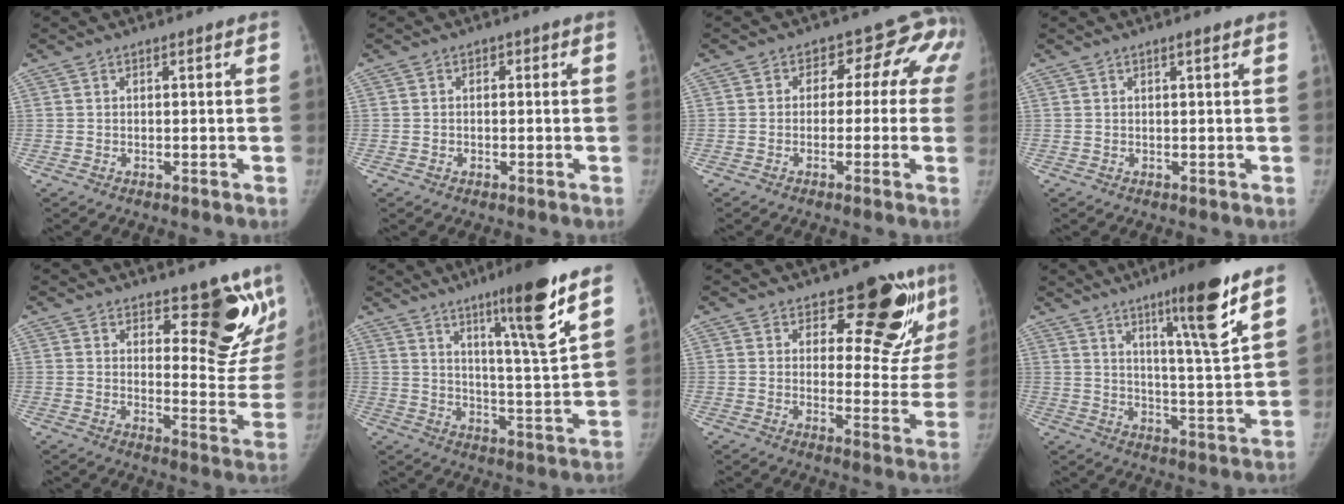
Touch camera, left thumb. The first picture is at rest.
{"total": 1.2, "force": [-0.3, 1.1, 0.3], "torque": [0.006, 0.004, -0.007]}
{"total": 9.0, "force": [0.4, 6.8, 5.8], "torque": [-0.017, 0.033, -0.009]}
{"total": 0.8, "force": [0.5, 0.0, 0.7], "torque": [-0.010, -0.001, 0.008]}
{"total": 13.4, "force": [8.8, 5.2, 8.7], "torque": [-0.048, -0.071, 0.122]}
{"total": 14.8, "force": [8.6, 0.8, 12.0], "torque": [-0.182, -0.054, 0.136]}
{"total": 15.7, "force": [9.6, 7.4, 10.0], "torque": [-0.070, -0.072, 0.119]}
{"total": 14.0, "force": [8.2, 0.8, 11.3], "torque": [-0.172, -0.051, 0.129]}